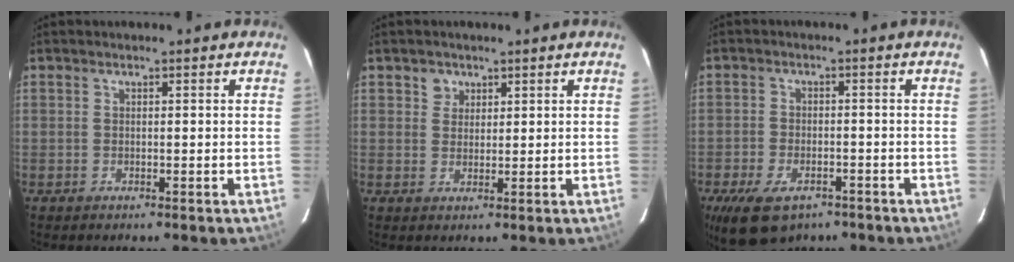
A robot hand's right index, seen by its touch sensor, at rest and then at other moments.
{"total": 2.6, "force": [1.3, 2.2, 0.2], "torque": [0.009, 0.013, 0.022]}
{"total": 11.1, "force": [-7.2, 5.9, 6.1], "torque": [-0.141, -0.018, -0.117]}